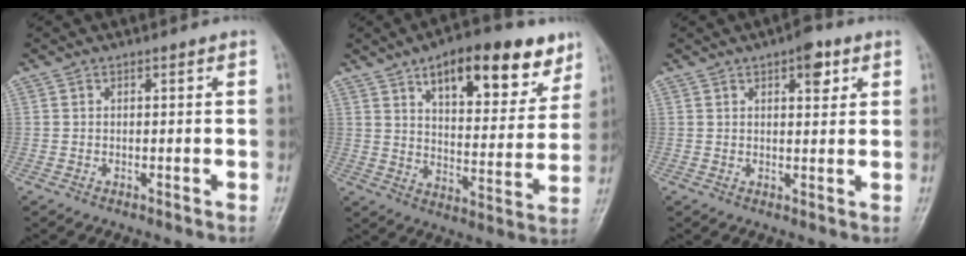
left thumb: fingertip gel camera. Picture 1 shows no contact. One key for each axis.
{"total": 19.2, "fx": 11.3, "fy": 8.2, "fz": 13.2, "tx": -0.138, "ty": -0.044, "tz": 0.168}
{"total": 4.8, "fx": 2.4, "fy": 2.1, "fz": 3.5, "tx": -0.034, "ty": -0.007, "tz": 0.028}